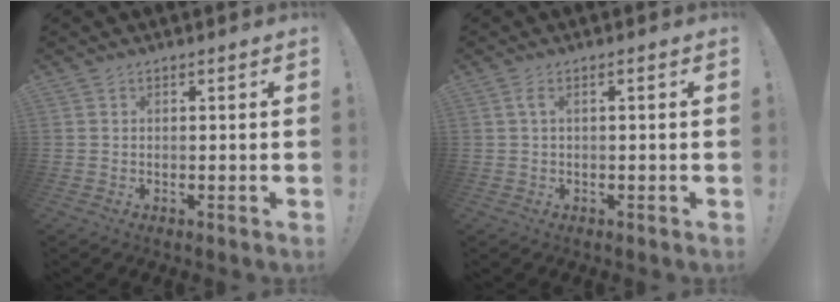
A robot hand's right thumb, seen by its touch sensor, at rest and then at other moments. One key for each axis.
{"total": 2.1, "fx": 0.0, "fy": 0.1, "fz": 2.1, "tx": -0.039, "ty": 0.002, "tz": -0.001}